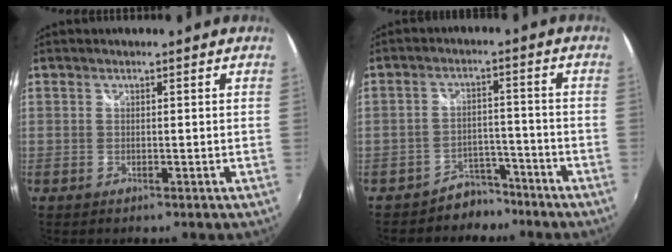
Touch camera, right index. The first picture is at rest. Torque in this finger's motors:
{"motor_torque": [-0.57, -0.01, -0.72, -0.17]}